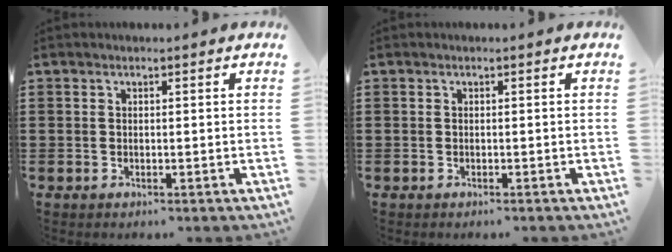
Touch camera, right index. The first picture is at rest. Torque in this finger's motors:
{"motor_torque": [0.06, 0.07, 0.00, 0.00]}